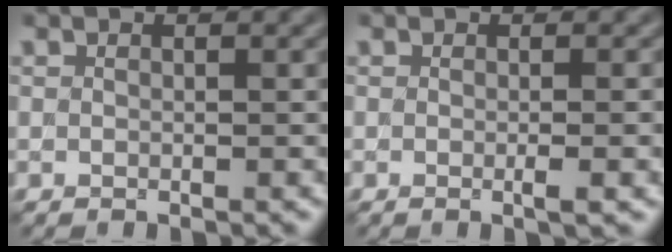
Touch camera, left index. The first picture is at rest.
{"total": 2.6, "force": [-0.2, 0.8, 2.5], "torque": [-0.027, -0.002, -0.005]}